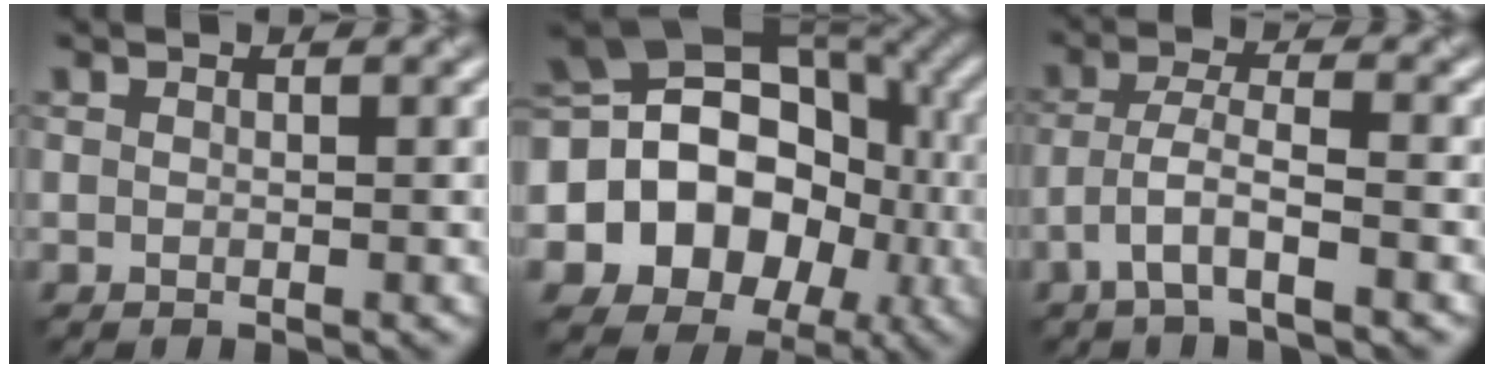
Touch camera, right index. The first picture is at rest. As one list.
[{"total": 15.0, "force": [-0.7, 12.5, 8.3], "torque": [-0.147, 0.025, -0.028]}, {"total": 3.4, "force": [-1.8, 0.5, 2.8], "torque": [-0.056, 0.010, -0.044]}]